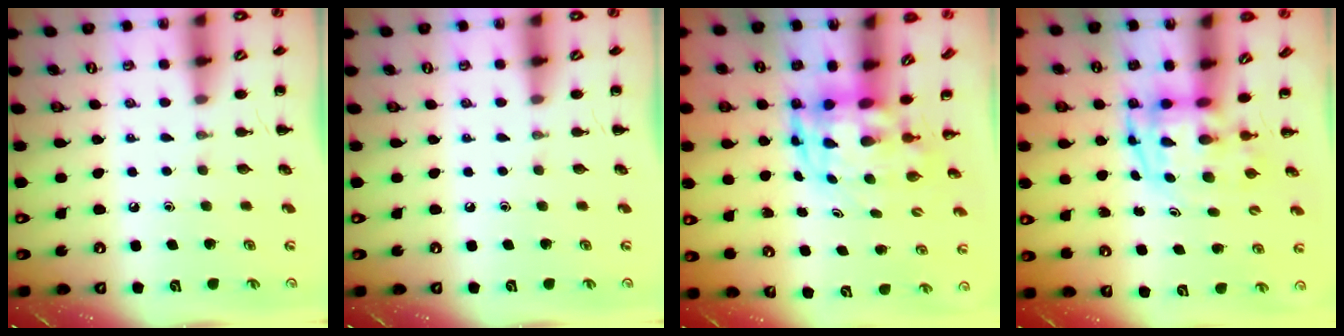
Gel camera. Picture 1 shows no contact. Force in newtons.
{"total": 0.0}
{"total": 3.7, "press": 3.6, "slide": 1.0}
{"total": 3.8, "press": 3.7, "slide": 0.6}